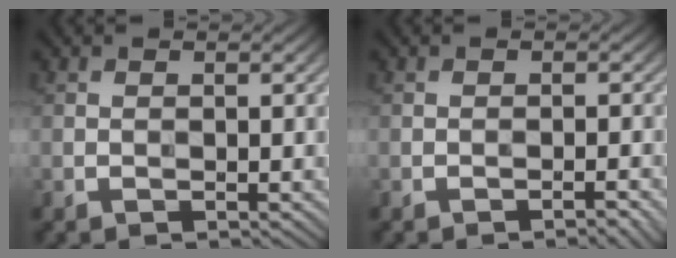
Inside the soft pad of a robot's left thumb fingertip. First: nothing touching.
{"total": 1.7, "force": [-1.1, 0.2, 1.3], "torque": [-0.016, 0.006, -0.019]}